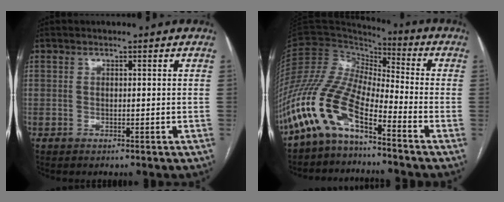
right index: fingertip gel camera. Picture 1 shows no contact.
{"total": 12.3, "force": [-8.4, 3.7, 8.2], "torque": [-0.189, 0.018, -0.170]}